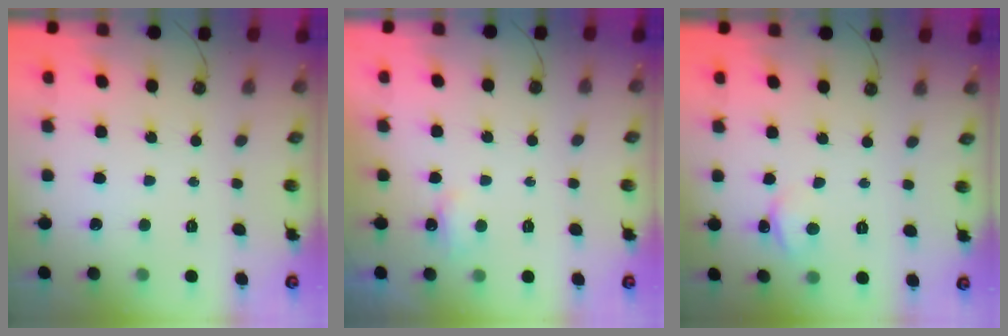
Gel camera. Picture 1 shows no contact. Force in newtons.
{"total": 4.0, "press": 4.0, "slide": 0.5}
{"total": 3.0, "press": 3.0, "slide": 0.4}